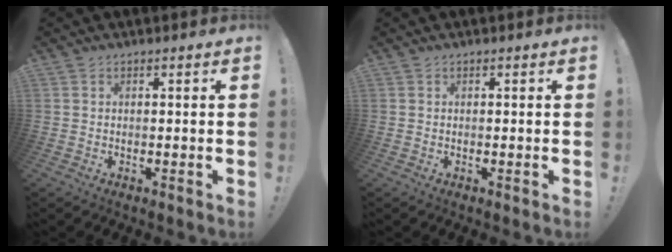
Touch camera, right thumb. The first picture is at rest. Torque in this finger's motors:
{"motor_torque": [-0.62, -0.13, -0.12, 0.65, -0.01]}